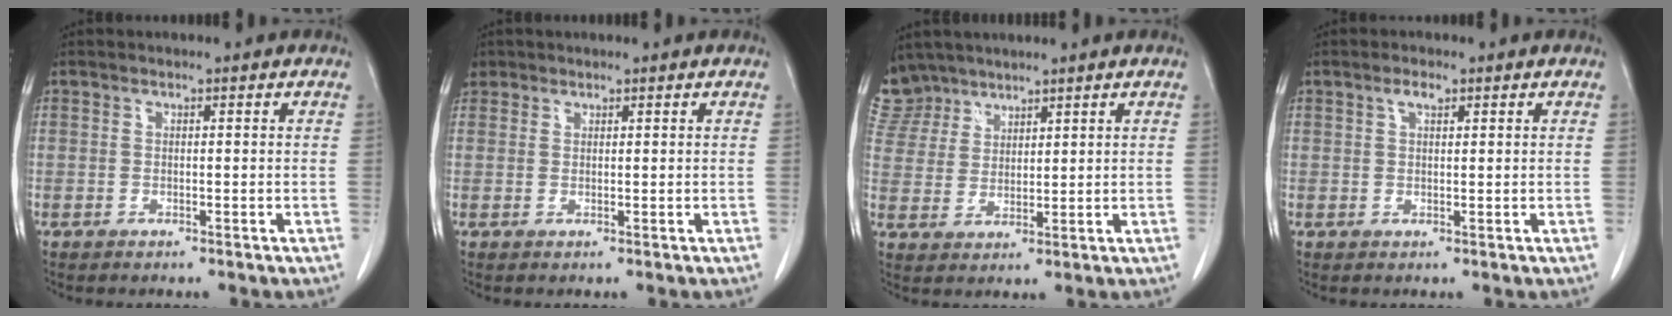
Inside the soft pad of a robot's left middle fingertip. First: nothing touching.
{"total": 2.5, "force": [1.5, 2.0, 0.2], "torque": [-0.002, 0.011, 0.030]}
{"total": 8.9, "force": [7.5, 4.8, 0.6], "torque": [-0.025, 0.008, 0.159]}
{"total": 1.8, "force": [1.0, 0.6, 1.3], "torque": [-0.027, 0.005, 0.019]}